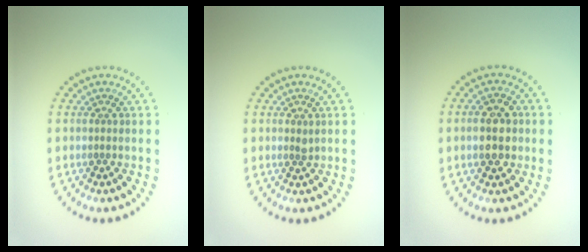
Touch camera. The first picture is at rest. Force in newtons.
{"total": 0.5, "press": 0.4, "slide": 0.4}
{"total": 3.1, "press": 3.1, "slide": 0.3}